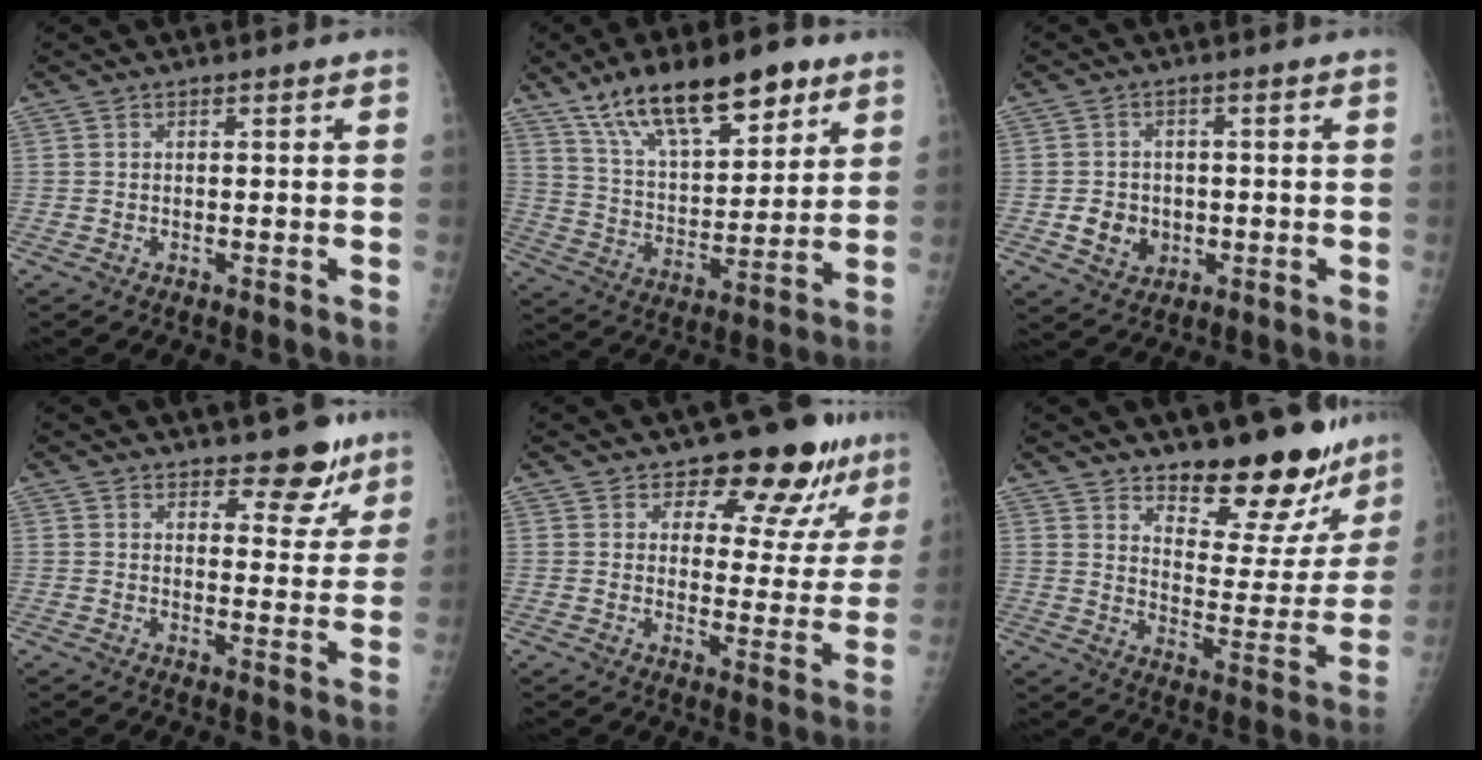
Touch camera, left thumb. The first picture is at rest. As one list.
[{"total": 19.1, "force": [12.1, 7.8, 12.6], "torque": [-0.173, -0.046, 0.215]}, {"total": 5.4, "force": [-1.1, 4.6, 2.6], "torque": [-0.023, 0.006, -0.009]}, {"total": 7.3, "force": [5.6, 3.5, 3.1], "torque": [-0.004, -0.037, 0.073]}, {"total": 12.8, "force": [10.0, 5.8, 5.4], "torque": [-0.020, -0.067, 0.120]}, {"total": 17.8, "force": [15.2, 6.5, 6.7], "torque": [-0.028, -0.126, 0.204]}]